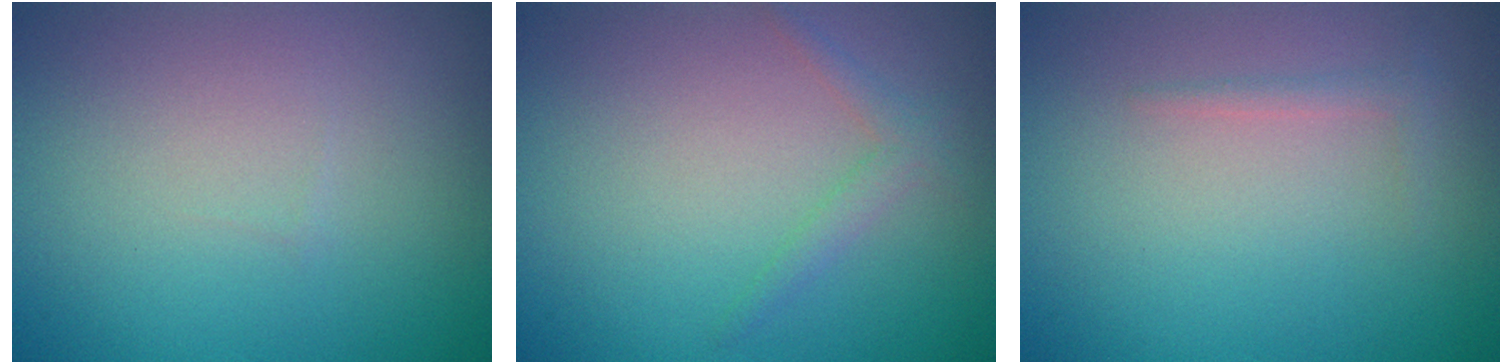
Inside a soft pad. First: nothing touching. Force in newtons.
{"total": 1.3, "press": 1.3, "slide": 0.1}
{"total": 0.8, "press": 0.8, "slide": 0.0}